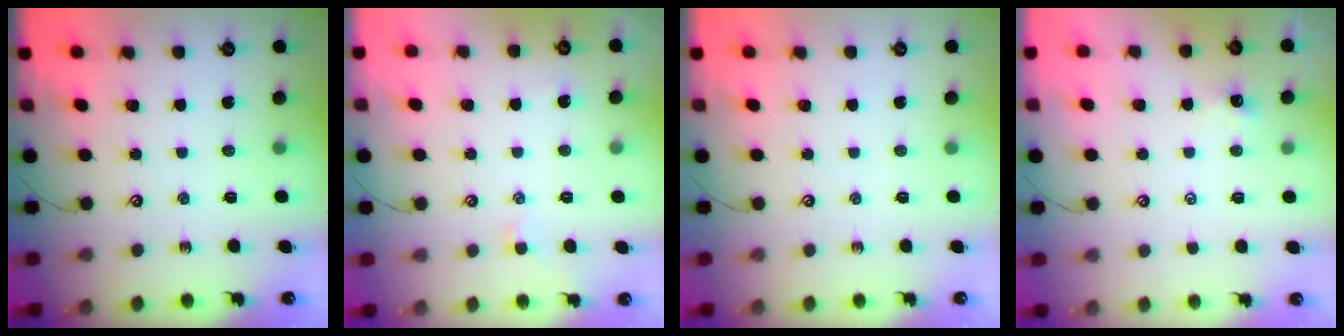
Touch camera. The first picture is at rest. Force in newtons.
{"total": 0.6, "press": 0.3, "slide": 0.5}
{"total": 0.0}
{"total": 2.0, "press": 2.0, "slide": 0.2}